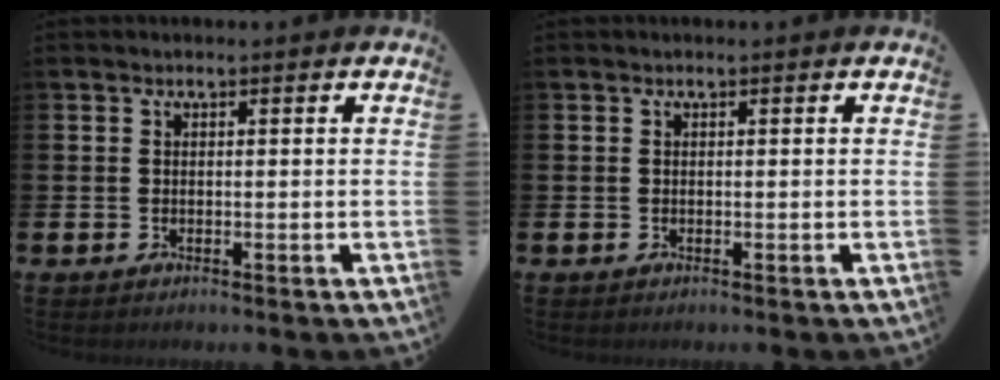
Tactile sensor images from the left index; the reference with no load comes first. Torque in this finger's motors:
{"motor_torque": [-0.01, 0.00, 0.00, 0.00]}